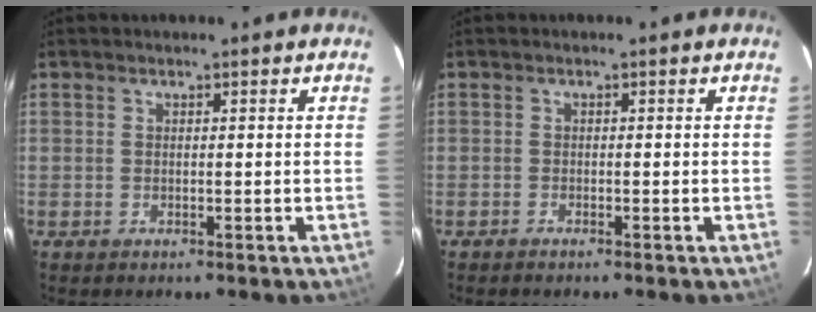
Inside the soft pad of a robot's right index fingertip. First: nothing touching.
{"total": 0.7, "force": [-0.7, 0.1, 0.2], "torque": [-0.006, -0.001, -0.014]}